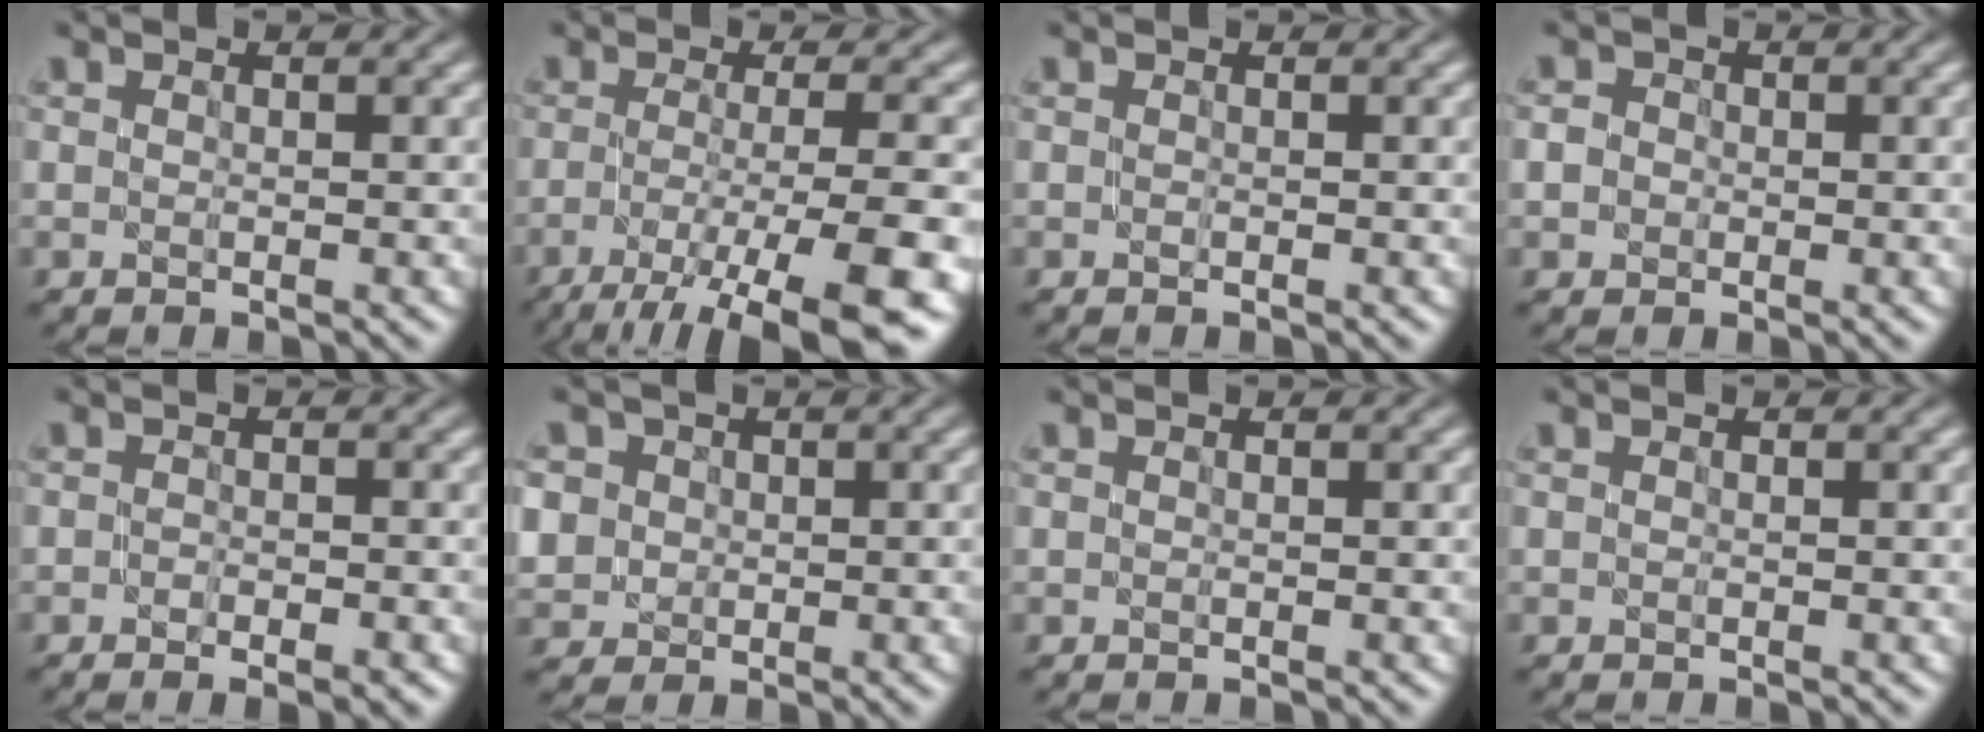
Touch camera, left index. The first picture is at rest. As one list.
[{"total": 10.5, "force": [-5.4, 2.4, 8.7], "torque": [-0.132, -0.018, -0.087]}, {"total": 0.0}, {"total": 1.7, "force": [0.2, 1.6, 0.7], "torque": [-0.004, 0.007, -0.004]}, {"total": 2.1, "force": [-1.1, 0.9, 1.6], "torque": [-0.018, -0.002, -0.014]}, {"total": 5.1, "force": [1.4, 4.5, 1.9], "torque": [-0.053, 0.019, 0.018]}, {"total": 0.0}, {"total": 0.0}]